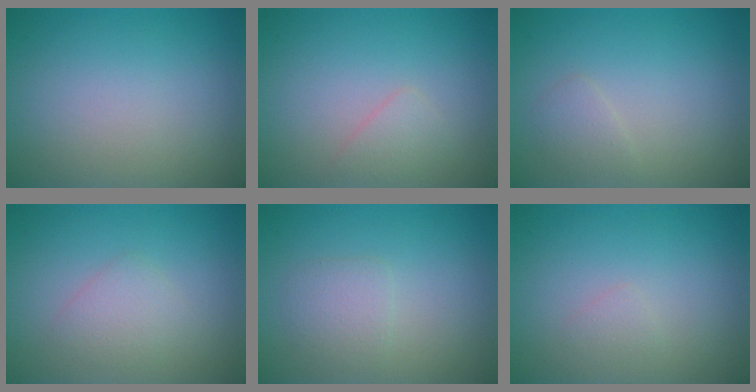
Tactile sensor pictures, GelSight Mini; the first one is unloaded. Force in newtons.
{"total": 1.3, "press": 1.3, "slide": 0.1}
{"total": 1.2, "press": 1.2, "slide": 0.1}
{"total": 1.8, "press": 1.8, "slide": 0.0}
{"total": 1.9, "press": 1.9, "slide": 0.1}
{"total": 0.7, "press": 0.7, "slide": 0.1}